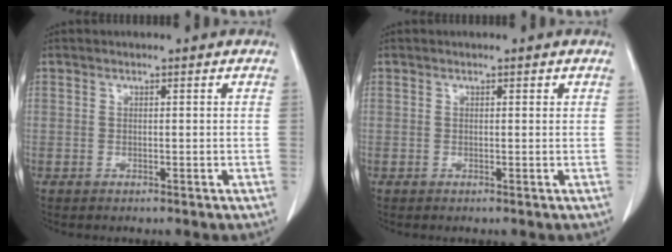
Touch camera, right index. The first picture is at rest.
{"total": 0.0}